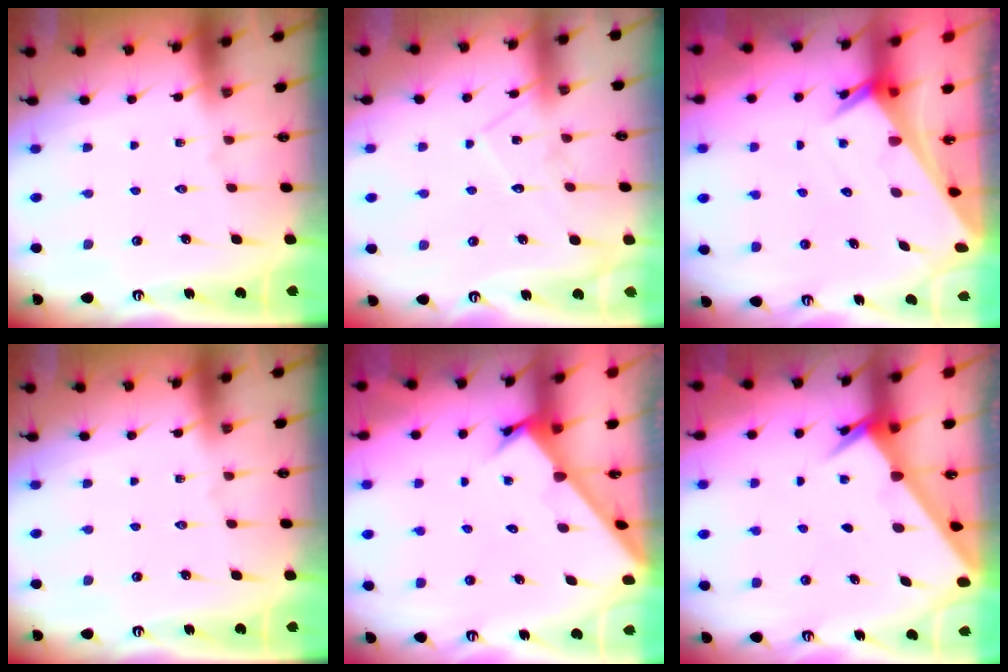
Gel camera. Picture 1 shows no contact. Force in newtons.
{"total": 9.1, "press": 9.1, "slide": 0.6}
{"total": 2.9, "press": 2.9, "slide": 0.3}
{"total": 0.0}
{"total": 2.6, "press": 2.6, "slide": 0.2}
{"total": 2.4, "press": 2.4, "slide": 0.3}